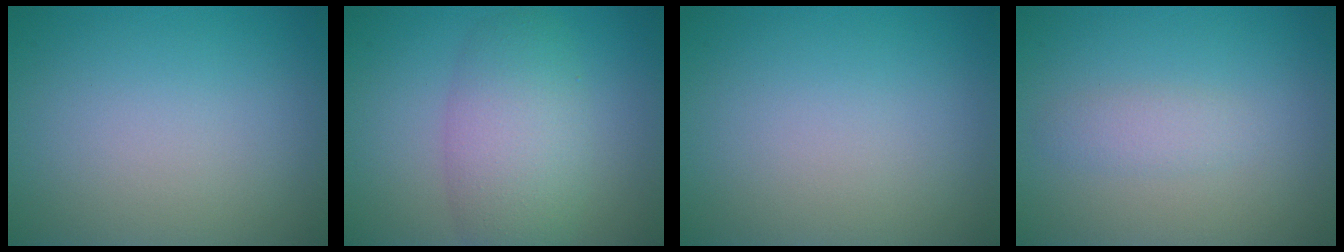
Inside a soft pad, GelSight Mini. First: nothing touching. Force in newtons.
{"total": 5.5, "press": 5.5, "slide": 0.1}
{"total": 0.0}
{"total": 1.4, "press": 1.4, "slide": 0.0}